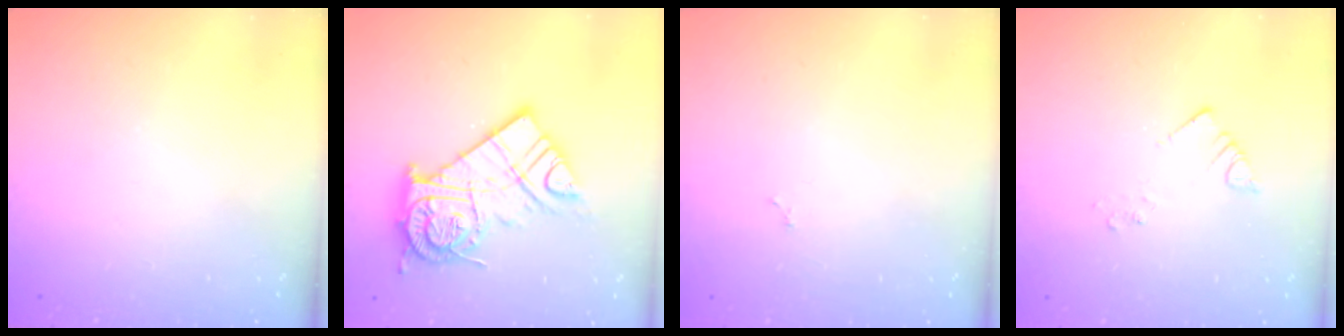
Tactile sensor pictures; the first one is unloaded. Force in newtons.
{"total": 15.8, "press": 15.7, "slide": 1.3}
{"total": 1.8, "press": 1.8, "slide": 0.3}
{"total": 2.2, "press": 2.2, "slide": 0.1}